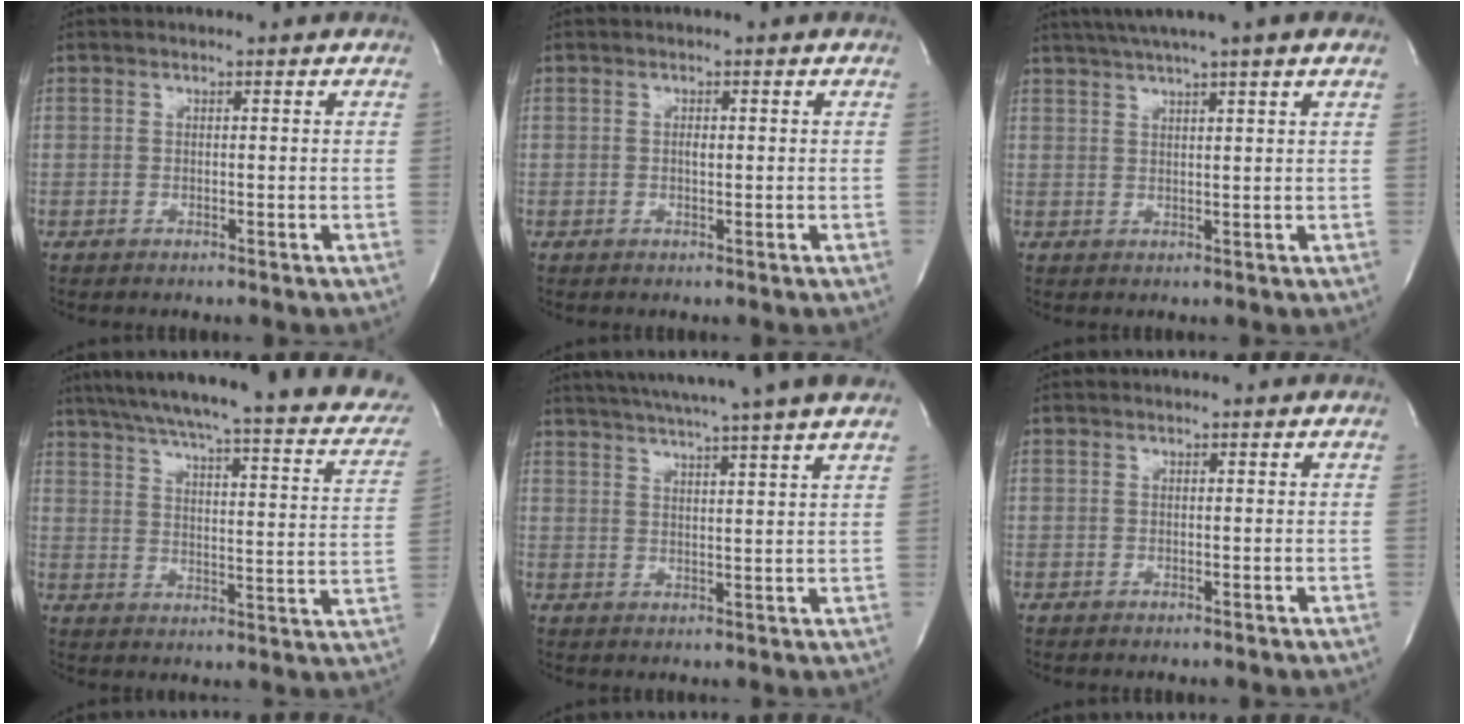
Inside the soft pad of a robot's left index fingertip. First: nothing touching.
{"total": 0.8, "force": [0.0, 0.3, 0.7], "torque": [-0.015, 0.000, 0.000]}
{"total": 8.9, "force": [6.8, -0.9, 5.6], "torque": [-0.095, 0.032, 0.094]}
{"total": 29.5, "force": [24.4, 4.4, 16.0], "torque": [-0.234, -0.028, 0.292]}
{"total": 15.9, "force": [13.6, -1.3, 8.0], "torque": [-0.137, 0.004, 0.180]}
{"total": 0.0}